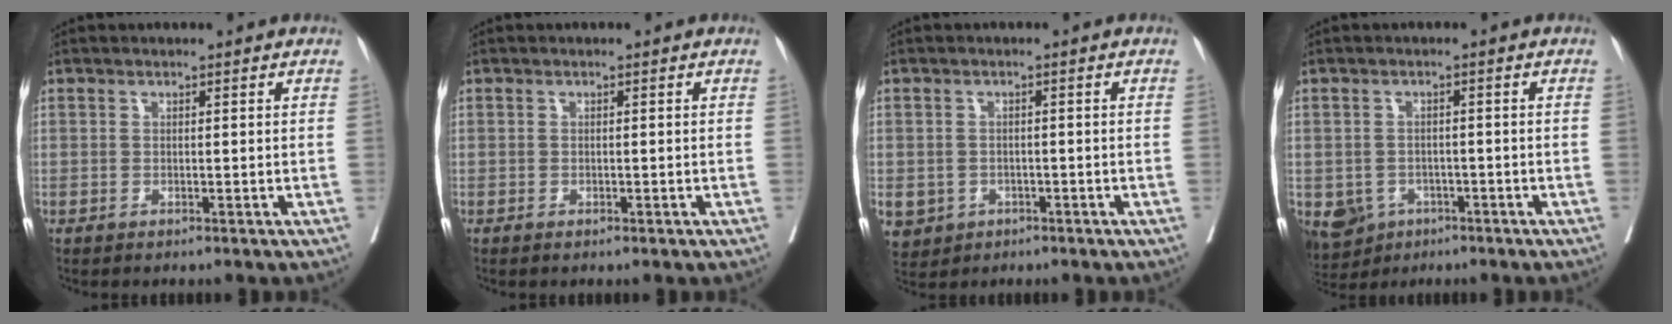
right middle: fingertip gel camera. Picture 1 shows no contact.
{"total": 0.5, "force": [-0.2, 0.3, 0.4], "torque": [-0.007, 0.000, -0.002]}
{"total": 7.9, "force": [-3.2, 6.8, 2.4], "torque": [-0.069, 0.002, -0.042]}
{"total": 6.8, "force": [-3.5, 5.6, 1.8], "torque": [-0.038, 0.000, -0.046]}